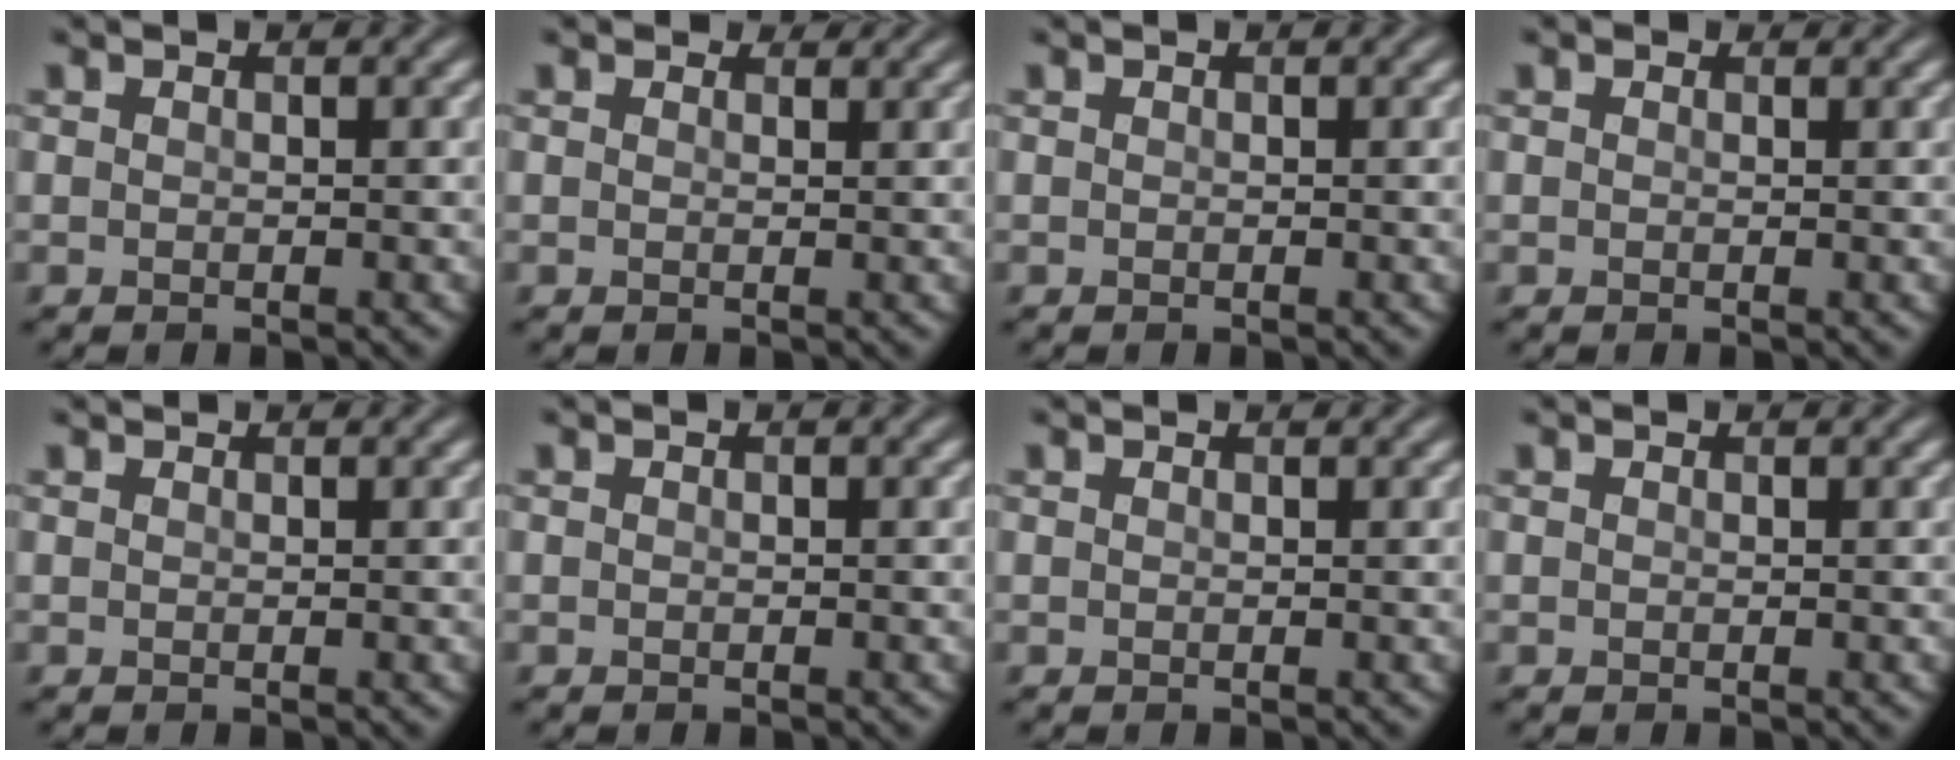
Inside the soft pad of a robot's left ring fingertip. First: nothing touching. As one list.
[{"total": 1.4, "force": [1.2, 0.5, 0.3], "torque": [-0.010, -0.006, 0.009]}, {"total": 0.0}, {"total": 0.5, "force": [0.4, 0.3, 0.2], "torque": [-0.005, -0.003, 0.000]}, {"total": 0.9, "force": [0.9, 0.1, 0.1], "torque": [-0.008, -0.004, 0.008]}, {"total": 0.0}, {"total": 1.0, "force": [1.0, 0.1, 0.3], "torque": [-0.009, -0.003, 0.007]}, {"total": 0.7, "force": [0.7, 0.1, 0.1], "torque": [-0.007, -0.002, 0.004]}]